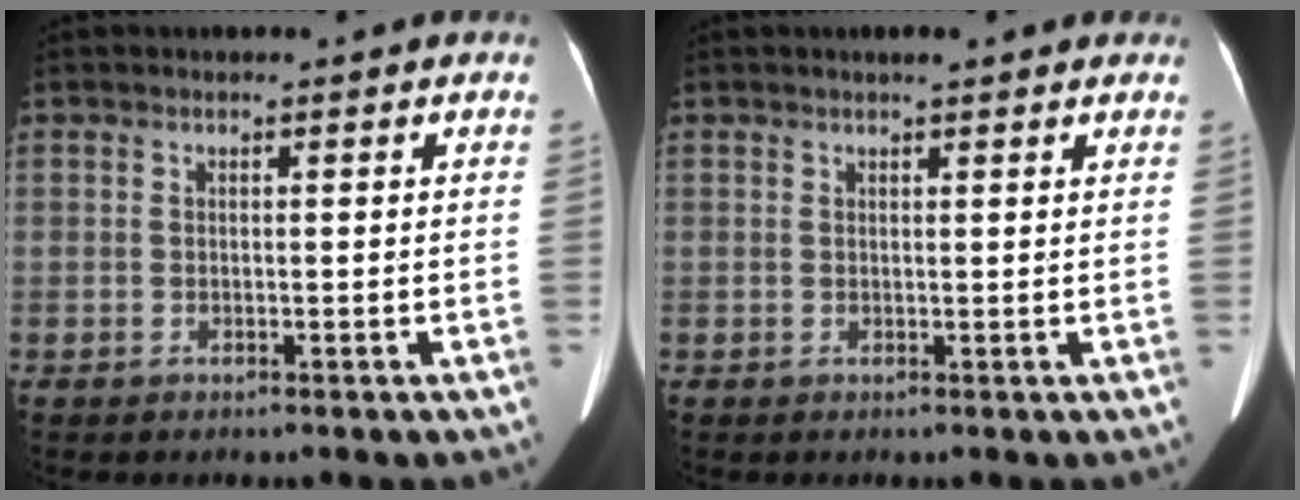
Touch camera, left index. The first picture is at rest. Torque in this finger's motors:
{"motor_torque": [0.32, -0.25, 0.03, 0.04]}